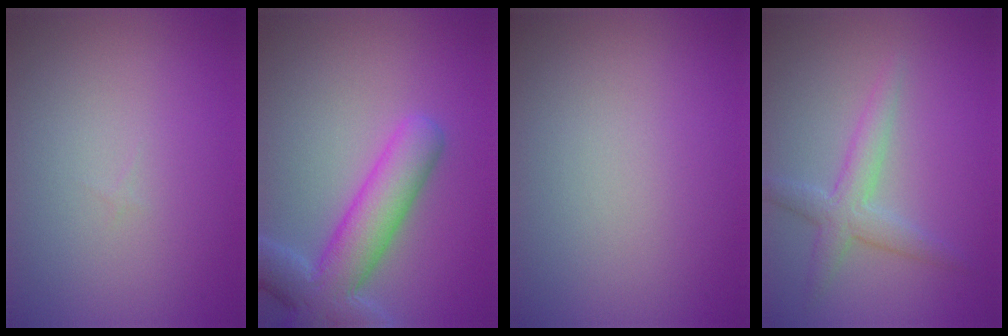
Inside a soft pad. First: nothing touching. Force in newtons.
{"total": 6.8, "press": 6.8, "slide": 0.6}
{"total": 0.0}
{"total": 2.9, "press": 2.9, "slide": 0.1}